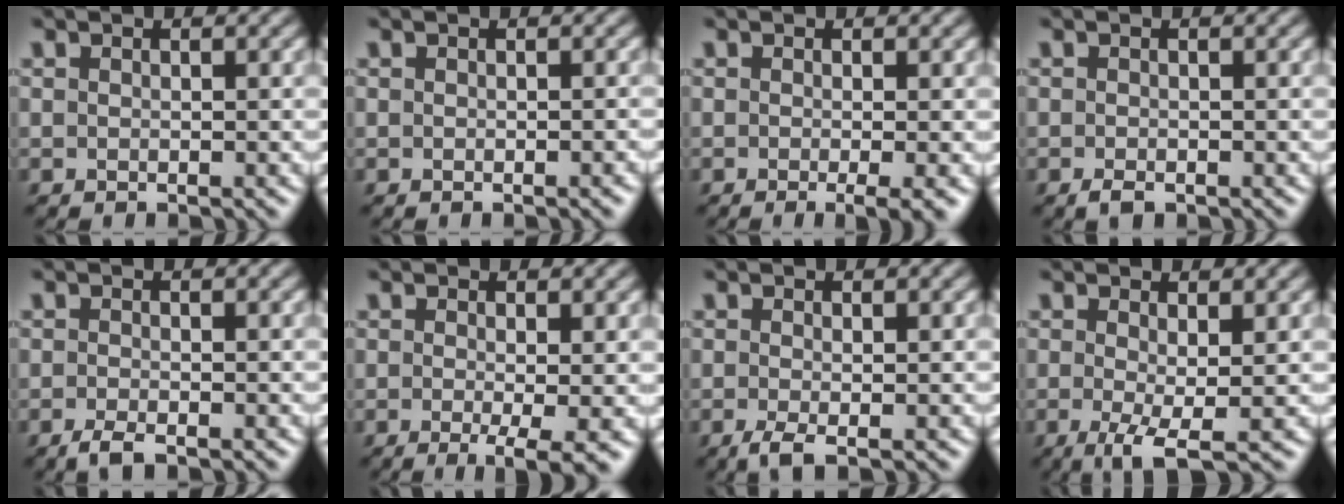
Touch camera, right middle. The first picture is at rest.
{"total": 0.7, "force": [-0.3, 0.1, 0.6], "torque": [-0.005, 0.002, -0.004]}
{"total": 2.6, "force": [-0.7, 0.6, 2.4], "torque": [-0.035, -0.010, -0.011]}
{"total": 1.0, "force": [-0.7, 0.5, 0.7], "torque": [-0.013, -0.003, -0.011]}
{"total": 1.6, "force": [-1.1, 0.3, 1.1], "torque": [-0.022, -0.003, -0.023]}
{"total": 3.8, "force": [-0.9, 0.7, 3.6], "torque": [-0.058, -0.014, -0.012]}
{"total": 1.8, "force": [-0.7, 0.4, 1.6], "torque": [-0.035, -0.008, -0.017]}
{"total": 3.3, "force": [-0.6, 0.5, 3.2], "torque": [-0.066, -0.011, -0.012]}